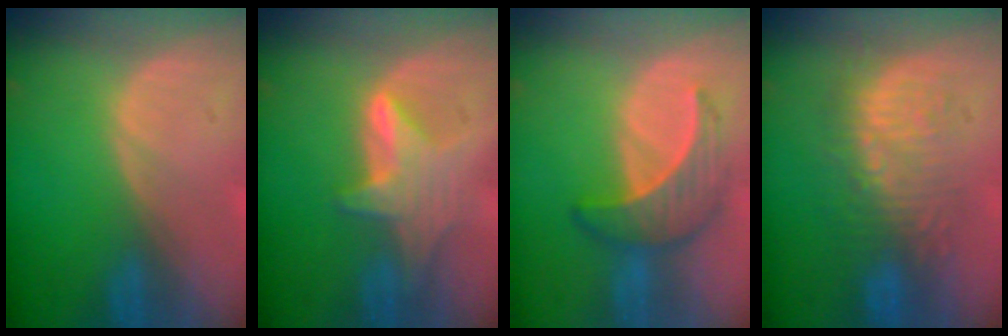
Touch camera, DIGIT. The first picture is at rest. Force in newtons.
{"total": 6.0, "press": 5.9, "slide": 0.9}
{"total": 6.5, "press": 6.4, "slide": 1.0}
{"total": 8.9, "press": 8.7, "slide": 1.9}